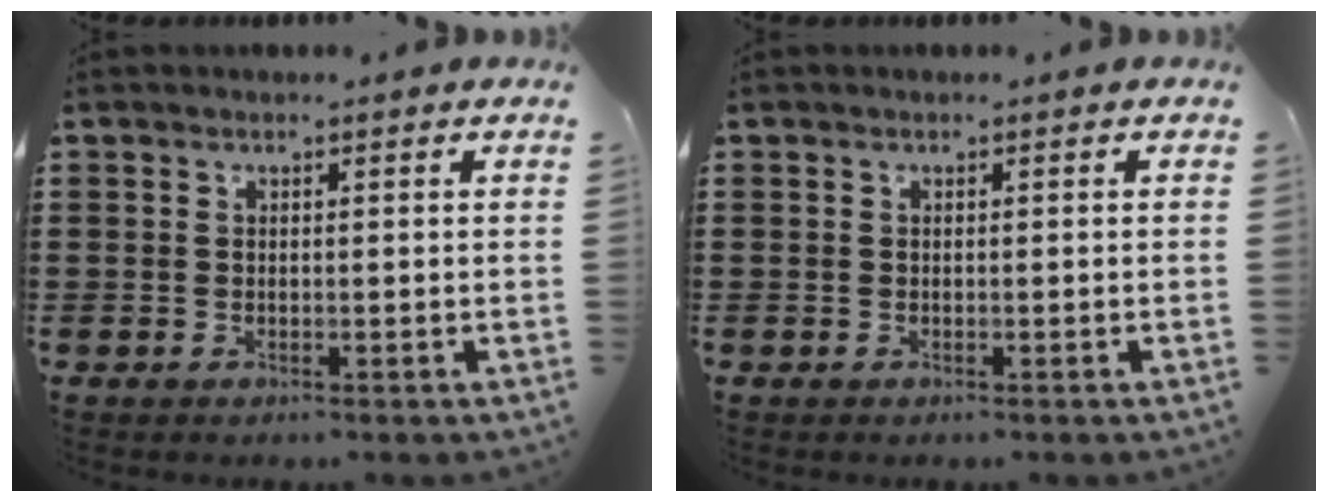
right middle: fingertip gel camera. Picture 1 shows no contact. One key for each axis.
{"total": 0.0}